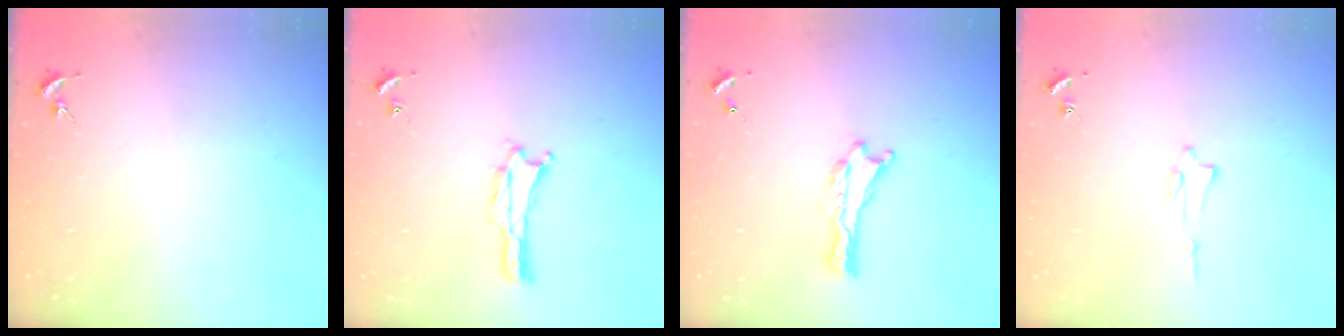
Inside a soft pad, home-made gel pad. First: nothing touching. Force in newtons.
{"total": 0.0}
{"total": 0.0}
{"total": 1.3, "press": 1.3, "slide": 0.2}